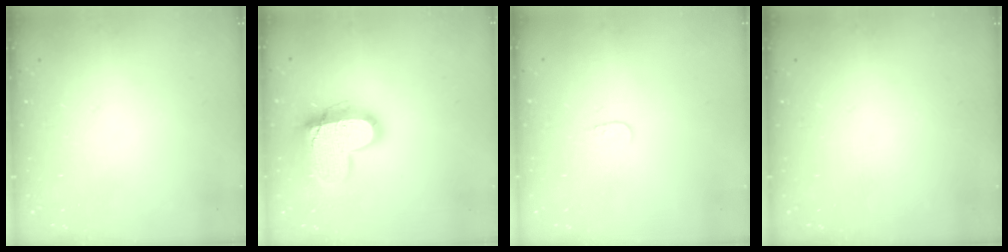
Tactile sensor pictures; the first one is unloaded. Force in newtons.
{"total": 18.2, "press": 18.2, "slide": 1.4}
{"total": 3.4, "press": 3.3, "slide": 0.3}
{"total": 0.0}